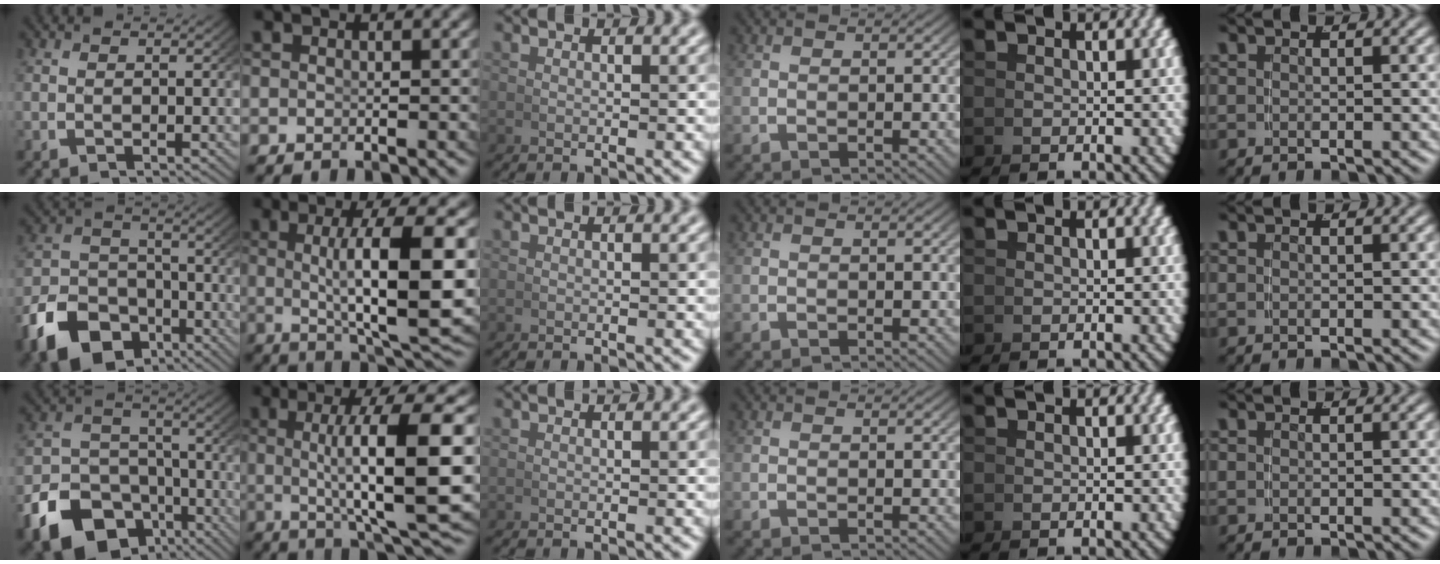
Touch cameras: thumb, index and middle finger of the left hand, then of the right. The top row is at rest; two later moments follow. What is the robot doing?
{"motion": "grasp_and_lifting", "object": "coin"}